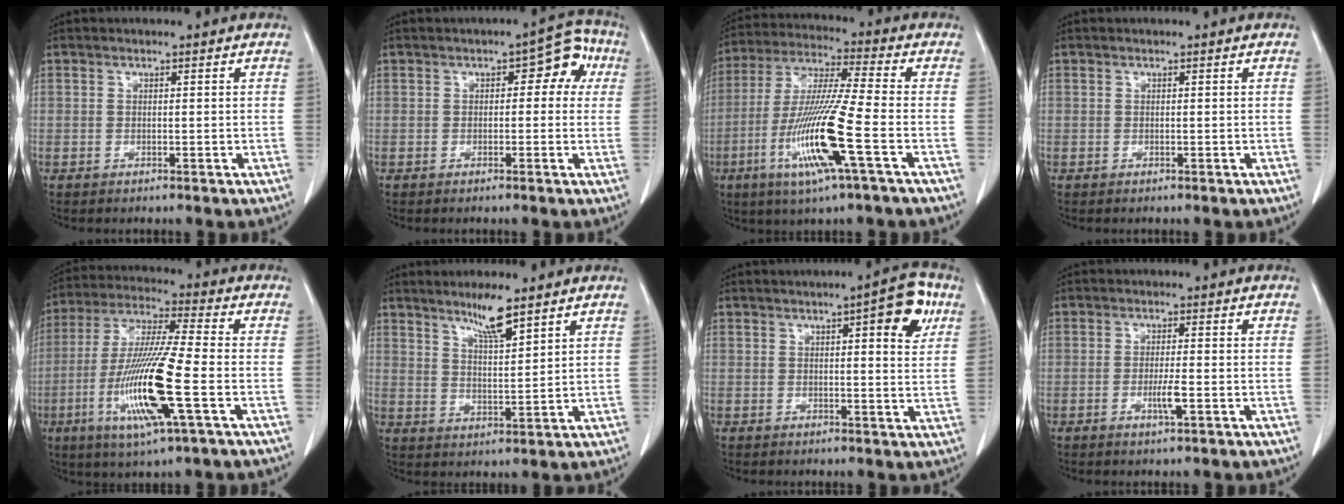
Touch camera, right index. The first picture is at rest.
{"total": 5.7, "force": [1.0, 3.1, 4.8], "torque": [-0.042, 0.034, 0.004]}
{"total": 14.9, "force": [-5.1, -0.5, 13.9], "torque": [-0.290, -0.019, -0.100]}
{"total": 0.0}
{"total": 15.8, "force": [-4.6, 0.4, 15.1], "torque": [-0.314, -0.020, -0.086]}
{"total": 6.0, "force": [4.5, 0.2, 4.0], "torque": [-0.073, -0.006, 0.082]}
{"total": 6.9, "force": [3.1, 1.4, 6.0], "torque": [-0.076, 0.004, 0.034]}
{"total": 2.7, "force": [-0.9, 0.0, 2.6], "torque": [-0.051, -0.004, -0.015]}